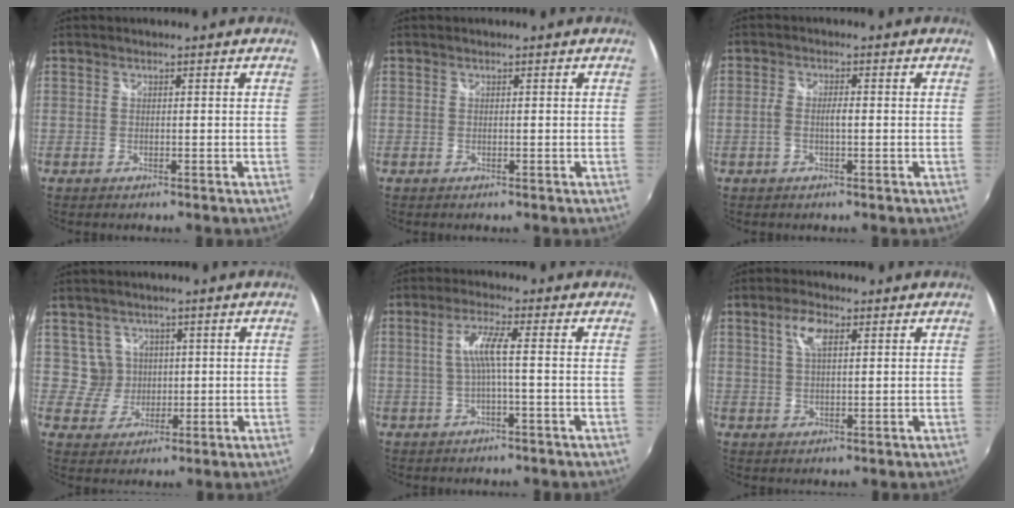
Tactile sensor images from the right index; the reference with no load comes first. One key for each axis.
{"total": 0.0}
{"total": 2.7, "fx": -0.5, "fy": 0.6, "fz": 2.6, "tx": -0.053, "ty": 0.001, "tz": -0.010}
{"total": 4.6, "fx": 1.3, "fy": 4.4, "fz": 0.2, "tx": 0.000, "ty": 0.012, "tz": 0.028}
{"total": 4.5, "fx": -0.5, "fy": -0.2, "fz": 4.5, "tx": -0.093, "ty": 0.002, "tz": -0.004}
{"total": 4.6, "fx": 1.9, "fy": 1.9, "fz": 3.7, "tx": -0.069, "ty": 0.007, "tz": 0.035}